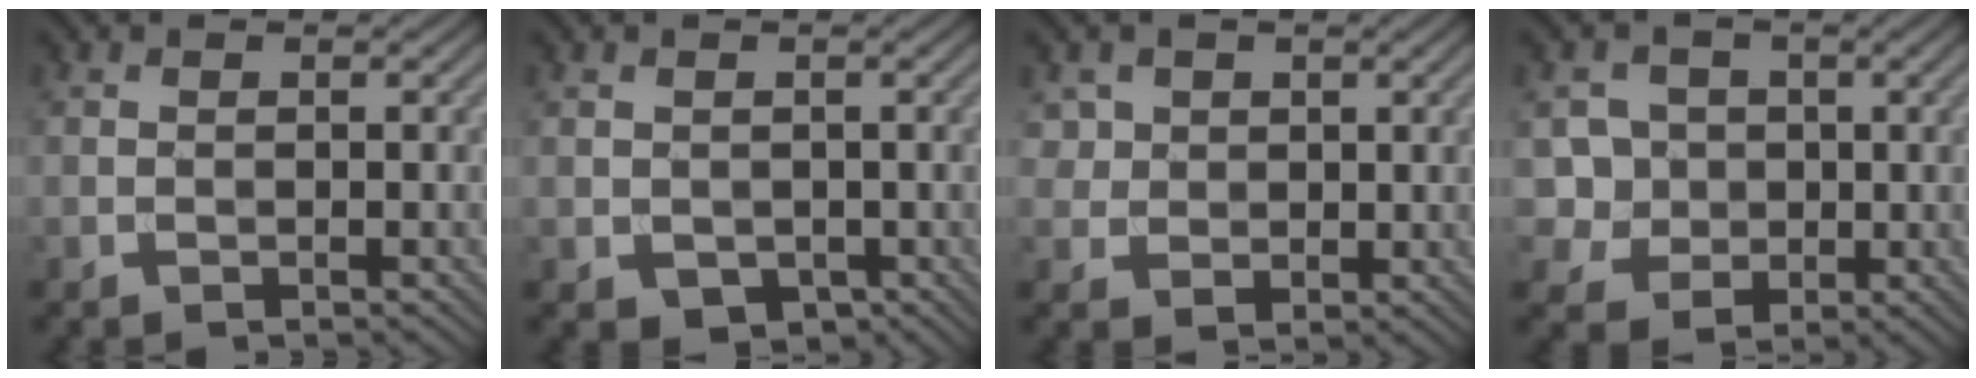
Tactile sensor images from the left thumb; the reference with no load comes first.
{"total": 2.1, "force": [-0.3, 1.9, 1.0], "torque": [-0.031, -0.014, -0.001]}
{"total": 3.7, "force": [1.6, 3.2, 1.1], "torque": [-0.042, -0.014, 0.038]}
{"total": 5.8, "force": [0.5, 5.6, 1.6], "torque": [-0.053, -0.005, 0.006]}